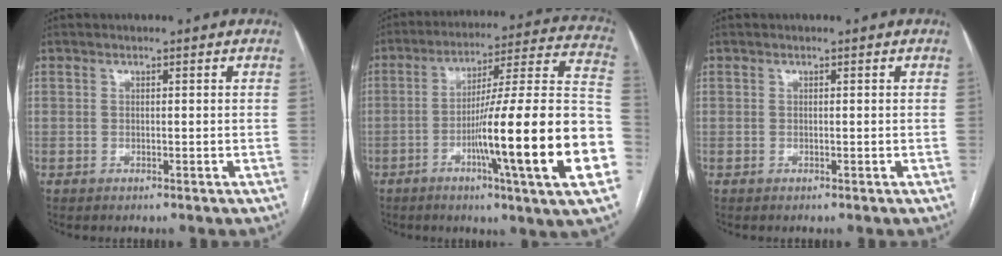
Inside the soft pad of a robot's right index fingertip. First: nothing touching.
{"total": 24.2, "force": [-6.9, -0.5, 23.2], "torque": [-0.288, -0.002, -0.115]}
{"total": 0.0}